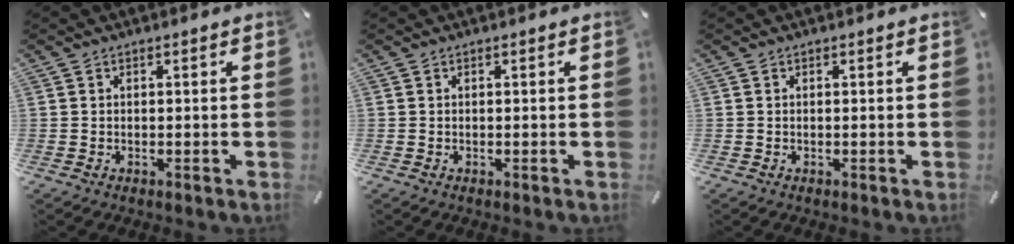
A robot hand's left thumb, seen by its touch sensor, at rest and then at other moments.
{"total": 0.0}
{"total": 0.0}